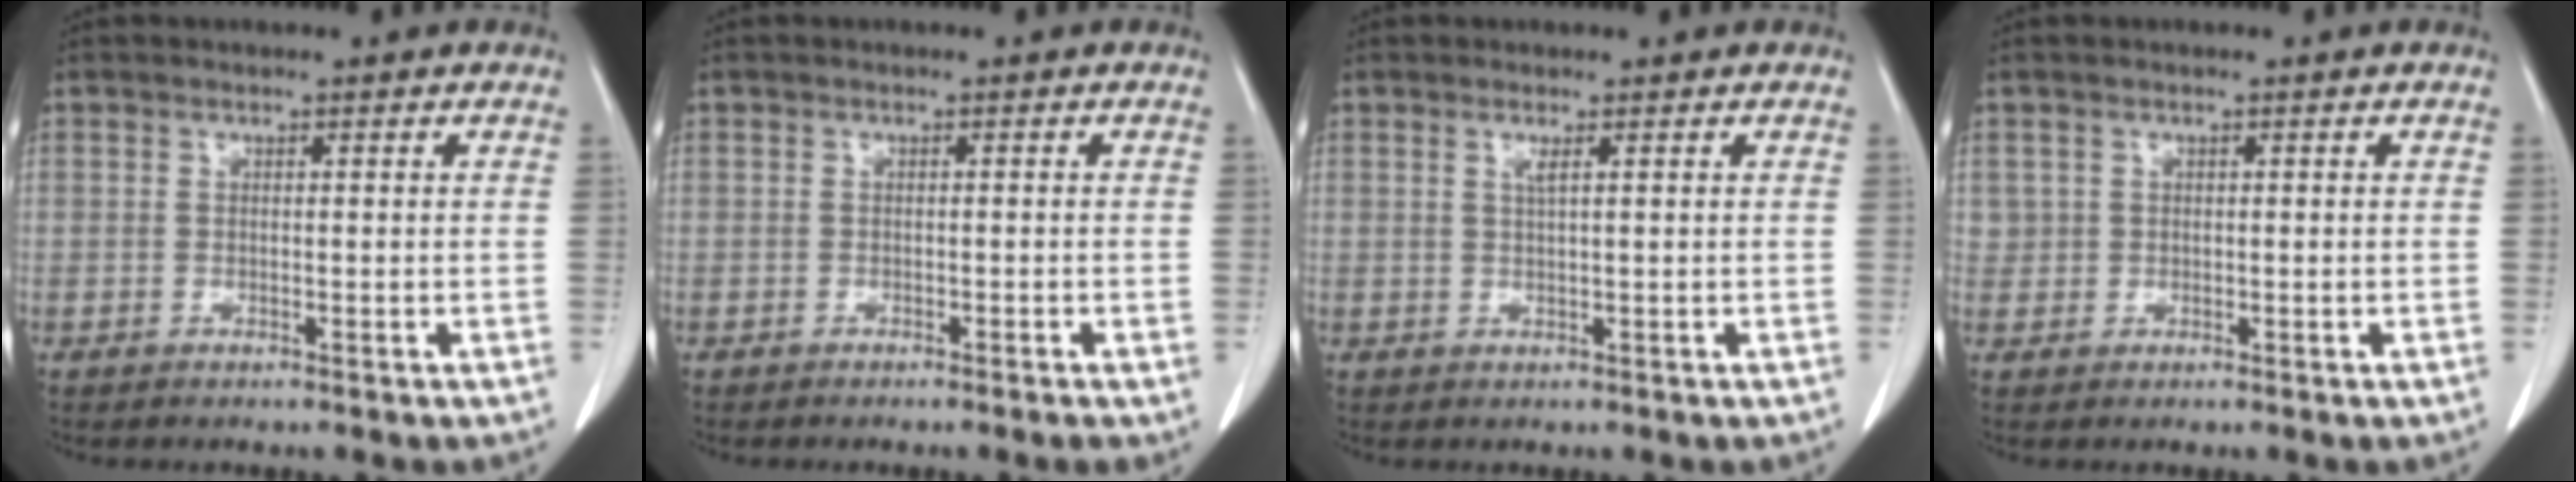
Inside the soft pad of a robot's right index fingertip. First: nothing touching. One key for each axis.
{"total": 1.1, "fx": -0.8, "fy": 0.2, "fz": 0.8, "tx": -0.015, "ty": -0.001, "tz": -0.009}
{"total": 1.2, "fx": 0.5, "fy": -0.1, "fz": 1.0, "tx": -0.026, "ty": -0.002, "tz": 0.011}
{"total": 1.2, "fx": 0.2, "fy": 1.1, "fz": 0.0, "tx": 0.011, "ty": 0.004, "tz": 0.002}